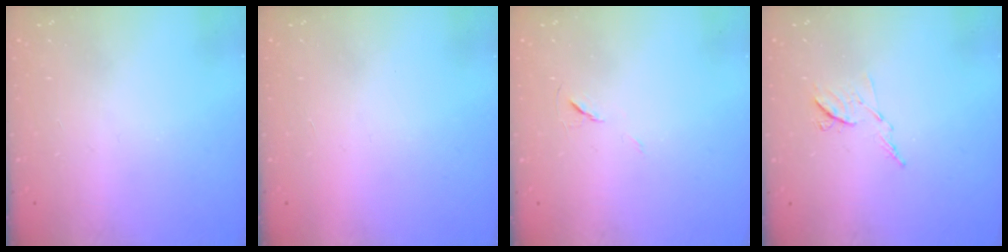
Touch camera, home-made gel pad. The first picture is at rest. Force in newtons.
{"total": 1.5, "press": 1.5, "slide": 0.1}
{"total": 6.0, "press": 5.5, "slide": 2.3}
{"total": 6.8, "press": 6.7, "slide": 0.8}